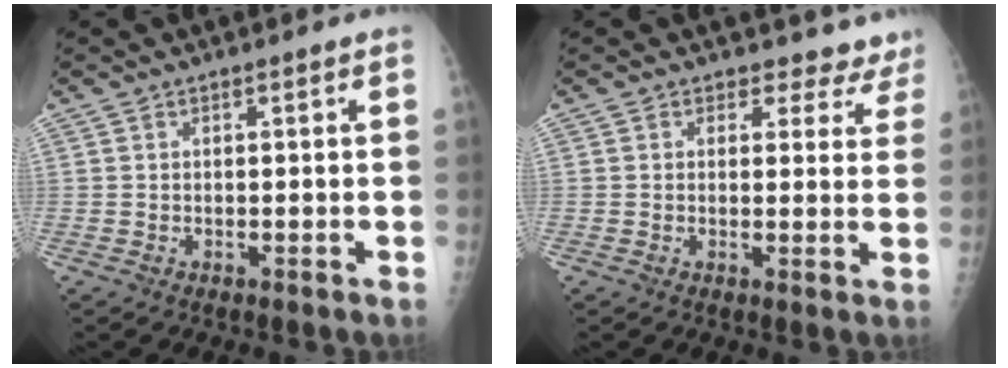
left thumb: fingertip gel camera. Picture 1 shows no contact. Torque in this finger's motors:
{"motor_torque": [-0.37, -0.26, -0.08, 0.24, 0.00]}